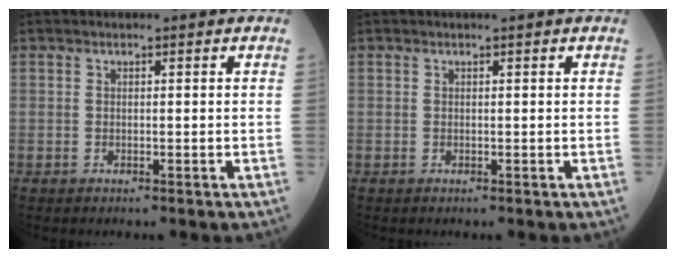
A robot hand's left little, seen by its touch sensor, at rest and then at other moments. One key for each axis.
{"total": 0.0}